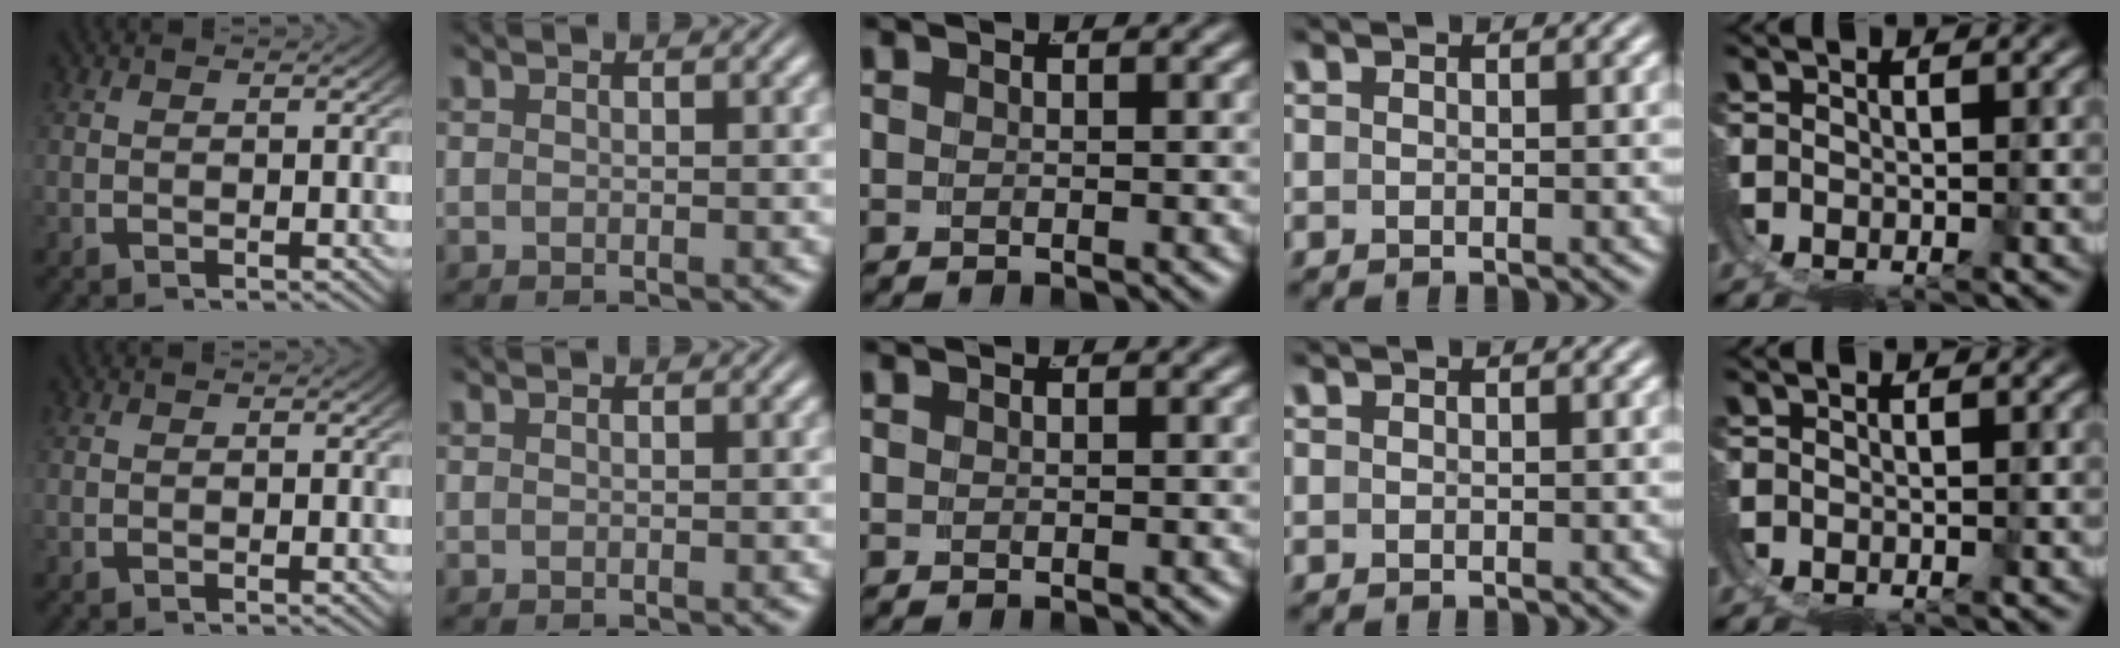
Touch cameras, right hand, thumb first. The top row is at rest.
{}